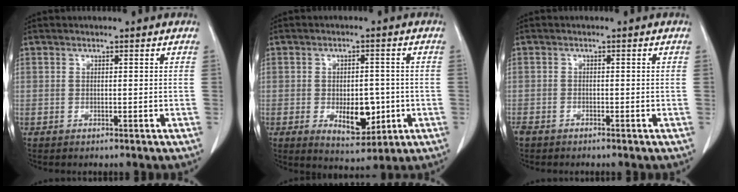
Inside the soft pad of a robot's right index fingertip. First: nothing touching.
{"total": 7.3, "force": [-1.7, 3.7, 6.0], "torque": [-0.087, -0.003, -0.013]}
{"total": 2.0, "force": [-1.6, 1.0, 0.6], "torque": [-0.015, -0.002, -0.027]}